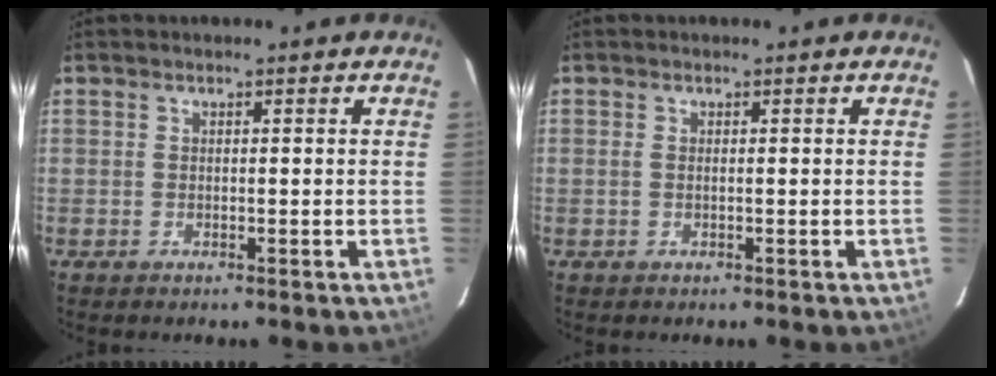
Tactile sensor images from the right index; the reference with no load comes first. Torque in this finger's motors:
{"motor_torque": [-0.37, 0.14, -0.02, 0.00]}